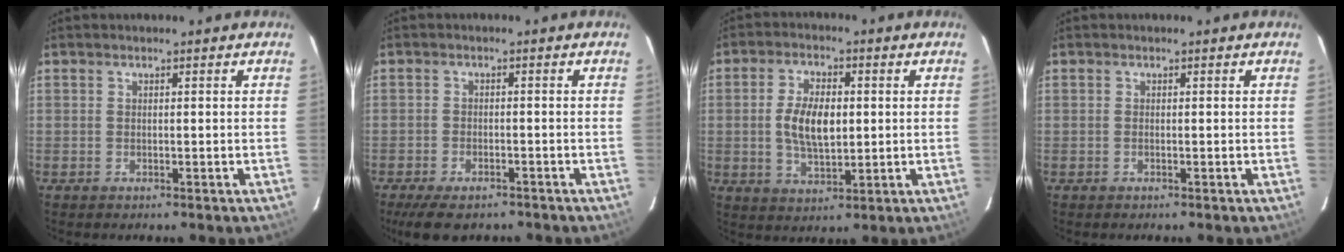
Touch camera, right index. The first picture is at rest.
{"total": 7.7, "force": [-6.0, 3.1, 3.9], "torque": [-0.094, -0.019, -0.093]}
{"total": 8.6, "force": [0.3, 4.4, 7.4], "torque": [-0.144, 0.004, 0.008]}
{"total": 0.0}